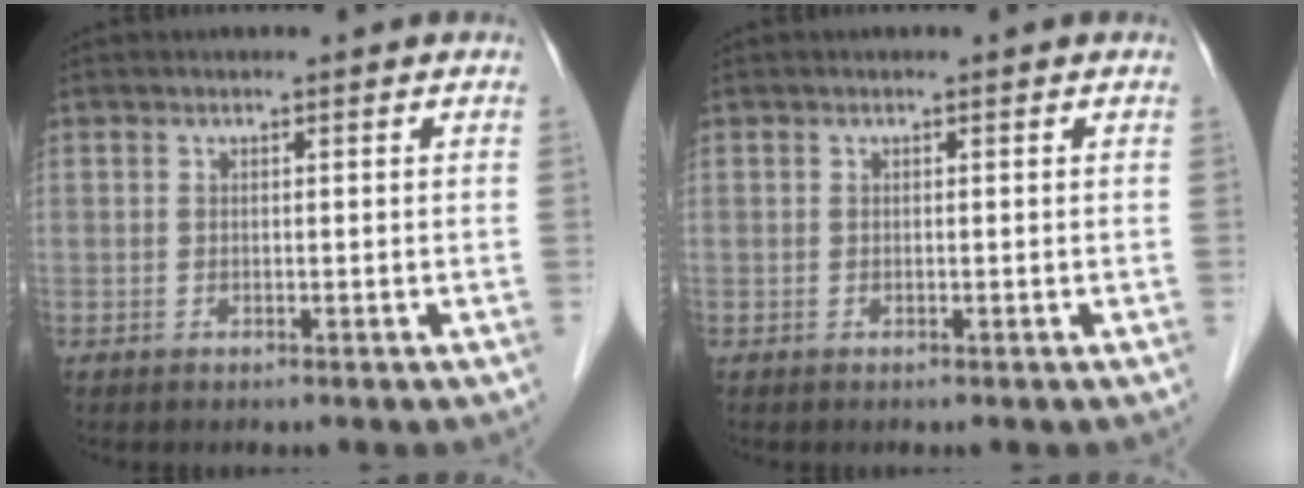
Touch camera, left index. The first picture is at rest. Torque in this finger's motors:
{"motor_torque": [0.00, 0.00, 0.00, 0.00]}